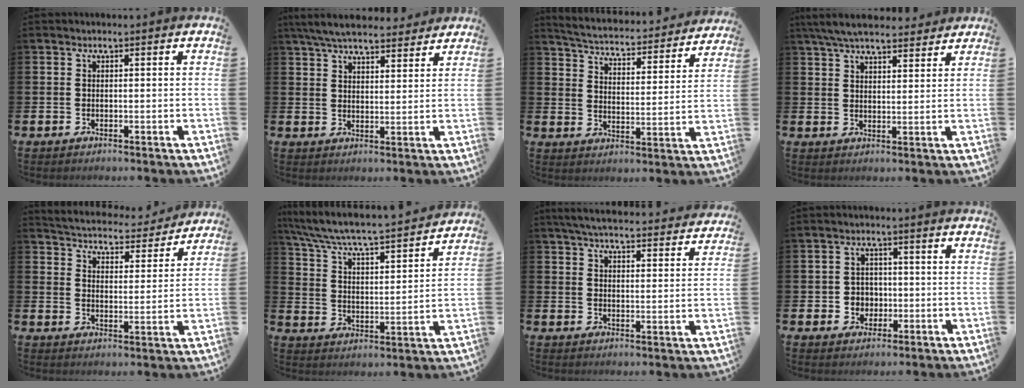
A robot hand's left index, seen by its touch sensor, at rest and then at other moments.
{"total": 6.4, "force": [6.0, 1.4, 1.9], "torque": [-0.052, -0.022, 0.109]}
{"total": 4.6, "force": [4.5, 0.6, 0.9], "torque": [-0.044, -0.042, 0.070]}
{"total": 6.3, "force": [5.8, 1.3, 2.0], "torque": [-0.051, -0.019, 0.107]}
{"total": 5.0, "force": [4.9, 0.8, 0.3], "torque": [-0.026, -0.041, 0.081]}
{"total": 6.6, "force": [6.2, 0.3, 2.0], "torque": [-0.071, -0.054, 0.101]}
{"total": 5.8, "force": [5.6, 0.7, 1.3], "torque": [-0.040, -0.038, 0.100]}
{"total": 3.2, "force": [-0.3, 3.1, 0.6], "torque": [-0.011, -0.001, -0.015]}